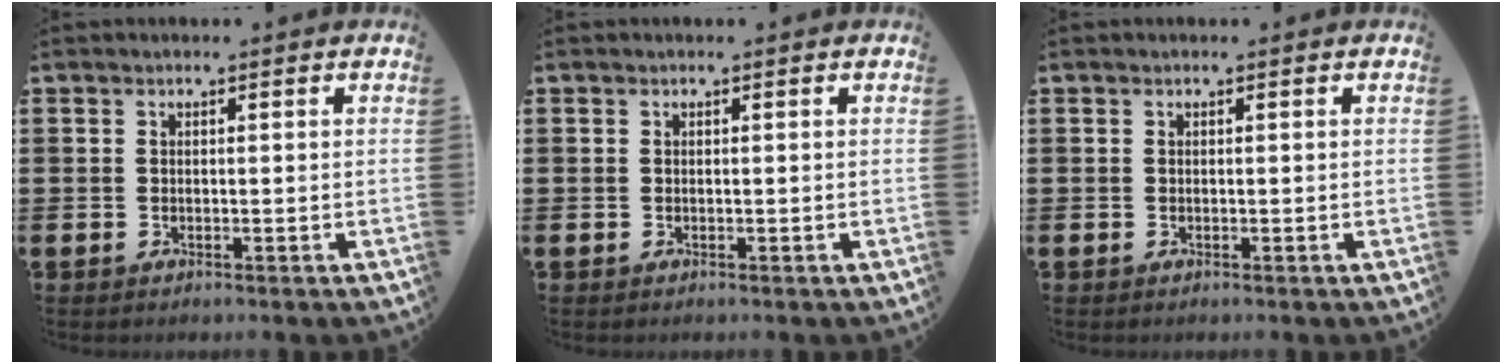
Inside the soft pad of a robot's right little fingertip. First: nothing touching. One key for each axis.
{"total": 0.0}
{"total": 0.0}